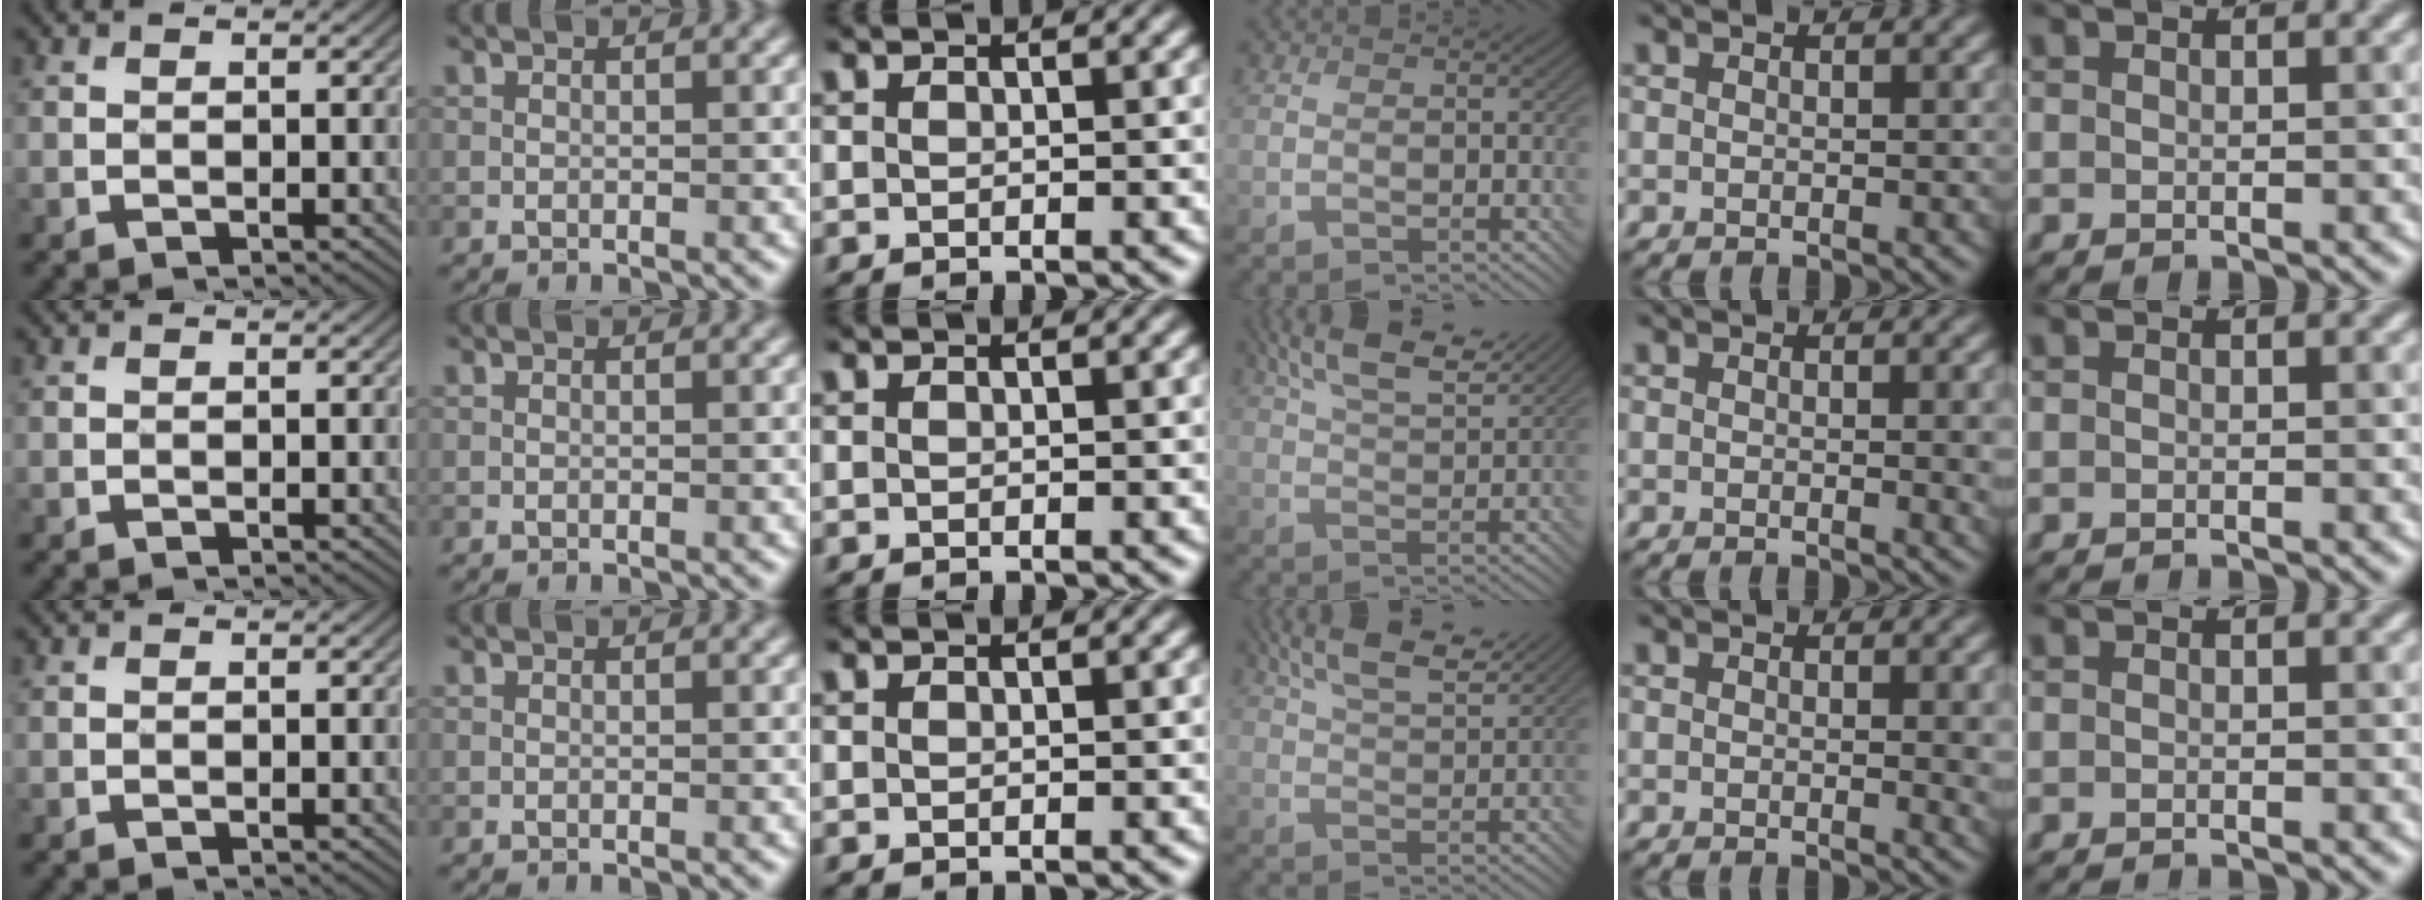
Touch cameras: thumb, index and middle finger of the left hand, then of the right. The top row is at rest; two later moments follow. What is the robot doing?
{"motion": "insert", "object": "bottle cap"}